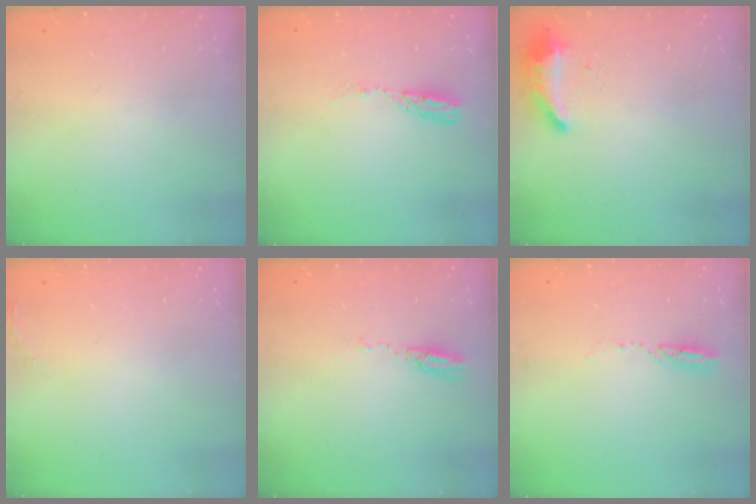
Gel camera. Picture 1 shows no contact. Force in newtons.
{"total": 4.8, "press": 4.8, "slide": 0.5}
{"total": 9.7, "press": 8.8, "slide": 4.1}
{"total": 4.4, "press": 4.0, "slide": 1.9}
{"total": 3.9, "press": 3.9, "slide": 0.4}
{"total": 2.9, "press": 2.9, "slide": 0.4}